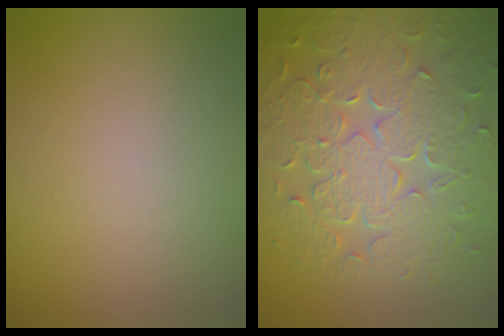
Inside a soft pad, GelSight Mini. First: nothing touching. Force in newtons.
{"total": 8.8, "press": 6.4, "slide": 6.0}